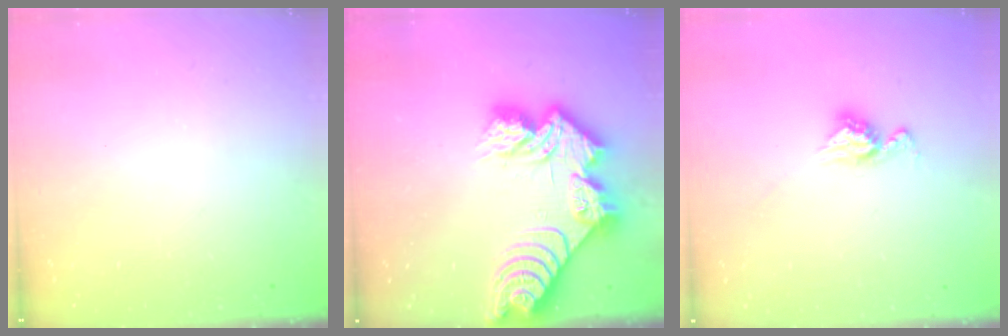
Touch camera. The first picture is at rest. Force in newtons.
{"total": 17.3, "press": 17.2, "slide": 1.7}
{"total": 9.0, "press": 8.9, "slide": 0.7}